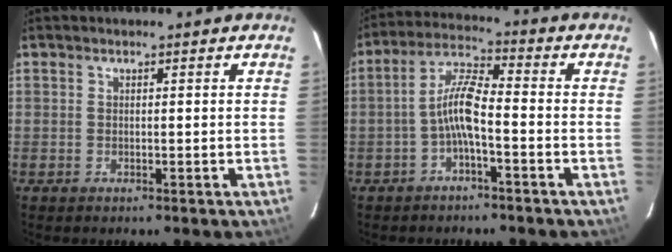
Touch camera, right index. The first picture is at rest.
{"total": 6.4, "force": [-2.5, 1.1, 5.8], "torque": [-0.128, 0.017, -0.048]}